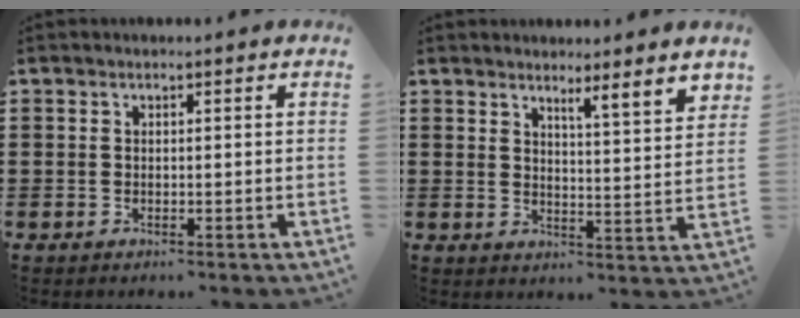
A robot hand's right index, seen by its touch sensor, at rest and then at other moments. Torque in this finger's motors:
{"motor_torque": [-0.09, 0.28, 0.22, 0.02]}